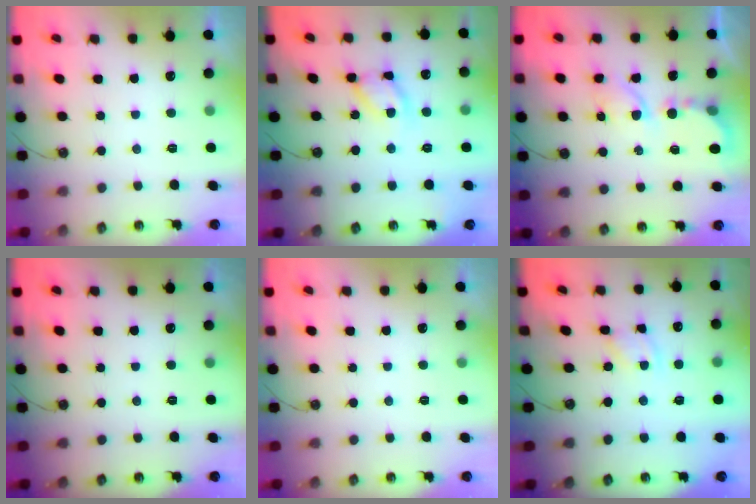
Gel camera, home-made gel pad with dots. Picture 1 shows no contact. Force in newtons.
{"total": 11.6, "press": 11.6, "slide": 1.3}
{"total": 6.3, "press": 6.2, "slide": 0.6}
{"total": 0.0}
{"total": 0.0}
{"total": 2.4, "press": 2.4, "slide": 0.2}